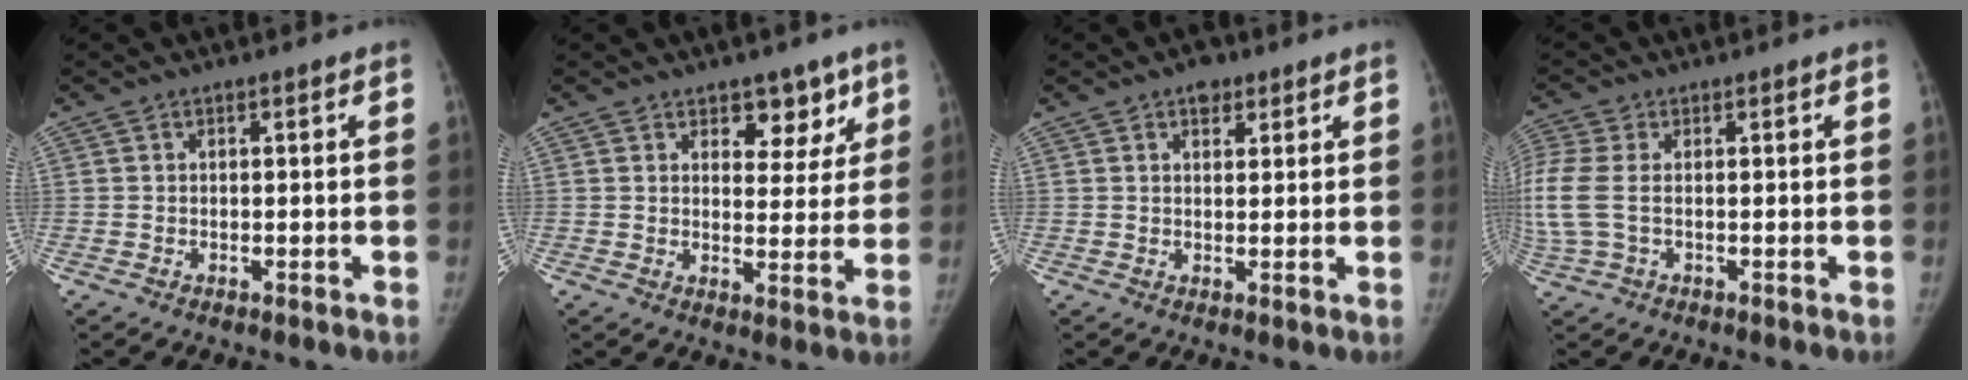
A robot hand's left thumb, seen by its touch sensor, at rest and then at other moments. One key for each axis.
{"total": 6.6, "fx": 4.3, "fy": 4.1, "fz": 3.0, "tx": 0.003, "ty": -0.024, "tz": 0.060}
{"total": 3.4, "fx": 2.1, "fy": 2.1, "fz": 1.7, "tx": -0.004, "ty": -0.007, "tz": 0.027}
{"total": 7.6, "fx": 0.2, "fy": 4.2, "fz": 6.3, "tx": -0.193, "ty": 0.008, "tz": 0.004}